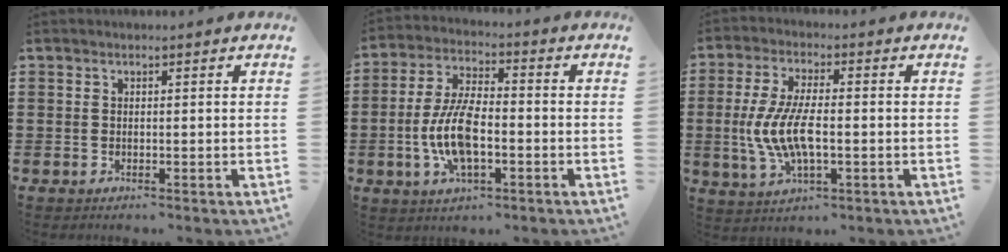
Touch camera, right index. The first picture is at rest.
{"total": 9.7, "force": [-2.2, 4.1, 8.5], "torque": [-0.199, -0.009, -0.048]}
{"total": 9.0, "force": [-1.4, 3.5, 8.1], "torque": [-0.183, -0.009, -0.032]}